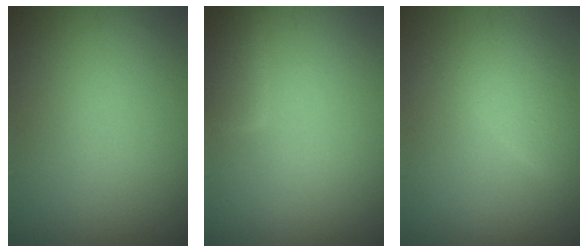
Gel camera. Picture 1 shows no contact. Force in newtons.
{"total": 1.7, "press": 1.7, "slide": 0.2}
{"total": 2.4, "press": 2.3, "slide": 0.2}